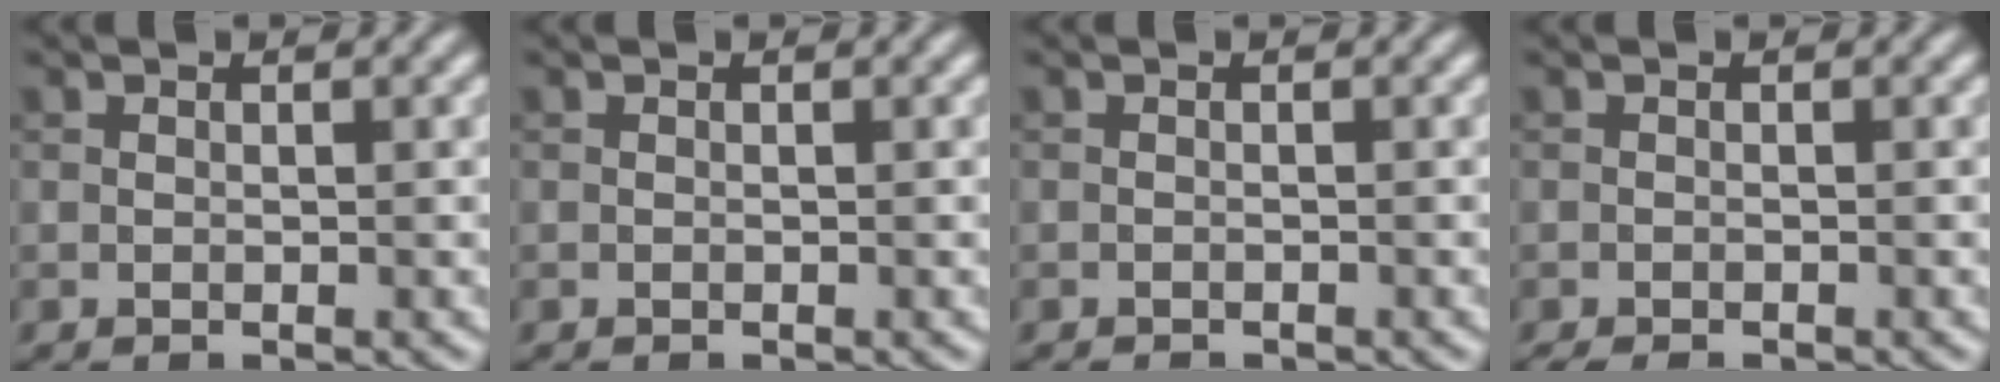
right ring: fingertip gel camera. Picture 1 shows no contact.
{"total": 0.0}
{"total": 0.7, "force": [-0.7, 0.1, 0.0], "torque": [0.002, -0.003, -0.012]}
{"total": 1.3, "force": [-1.2, 0.2, 0.4], "torque": [-0.005, -0.005, -0.021]}